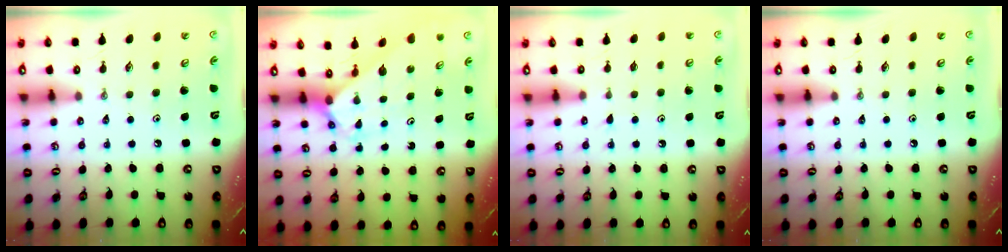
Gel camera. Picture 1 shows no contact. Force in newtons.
{"total": 2.3, "press": 2.3, "slide": 0.2}
{"total": 5.5, "press": 5.5, "slide": 0.5}
{"total": 0.0}